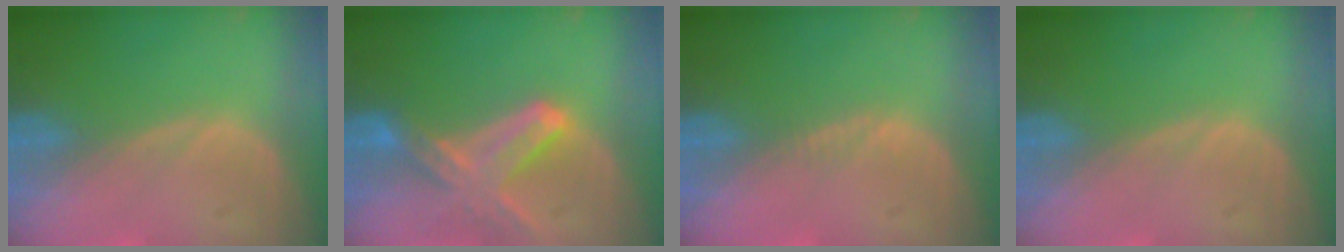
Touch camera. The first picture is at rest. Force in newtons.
{"total": 7.7, "press": 6.9, "slide": 3.6}
{"total": 0.7, "press": 0.6, "slide": 0.4}
{"total": 0.0}